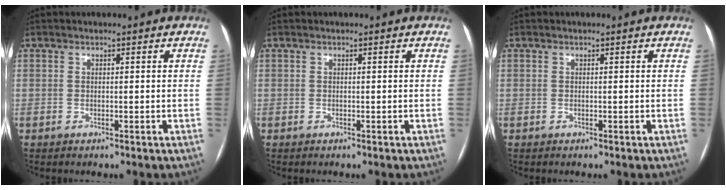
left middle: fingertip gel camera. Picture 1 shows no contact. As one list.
[{"total": 0.0}, {"total": 0.0}]